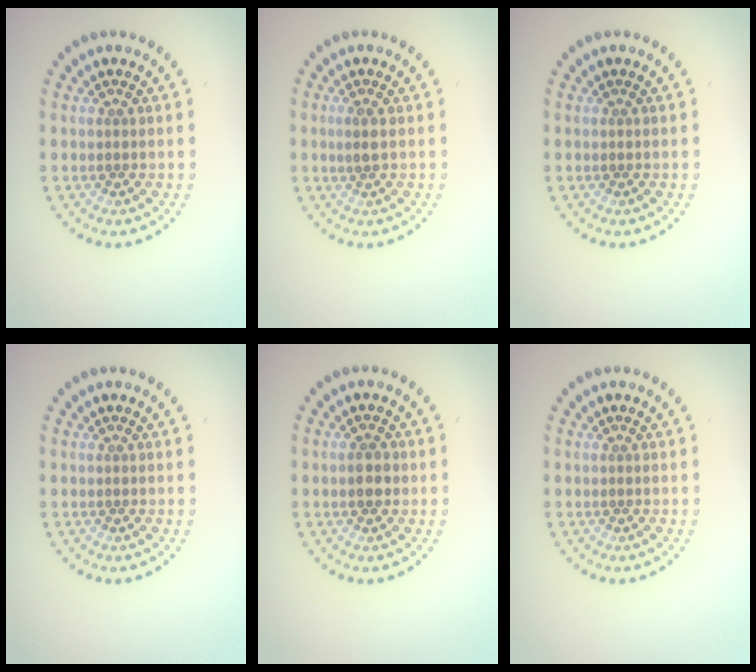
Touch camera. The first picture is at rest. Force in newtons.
{"total": 1.2, "press": 1.1, "slide": 0.5}
{"total": 0.0}
{"total": 0.0}
{"total": 1.9, "press": 1.9, "slide": 0.2}
{"total": 0.0}